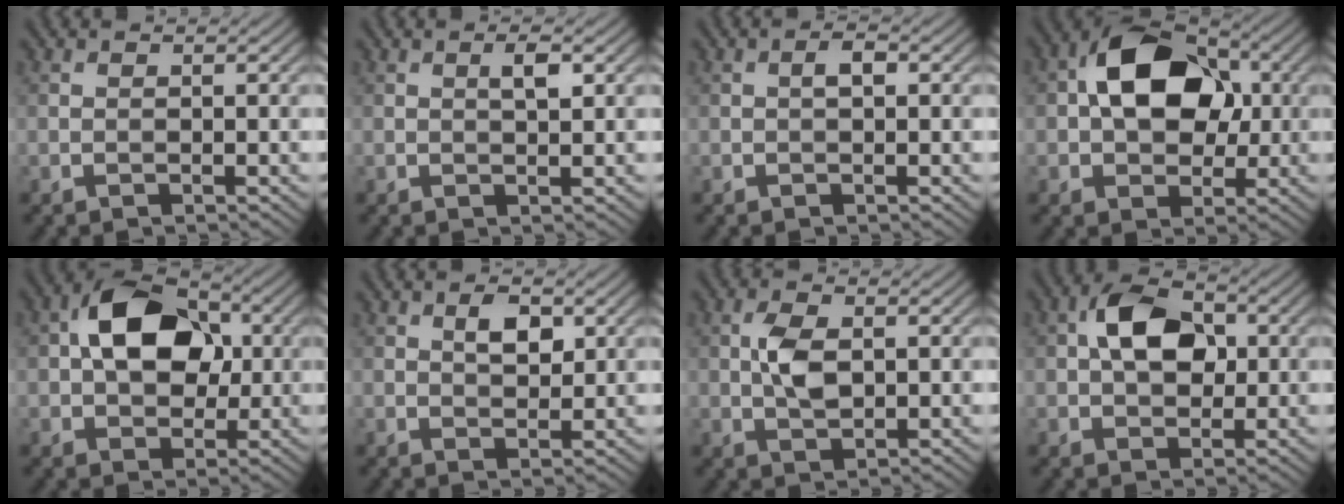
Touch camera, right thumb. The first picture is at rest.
{"total": 1.9, "force": [0.6, 0.5, 1.7], "torque": [-0.031, -0.001, 0.011]}
{"total": 1.4, "force": [0.1, 0.6, 1.2], "torque": [-0.020, 0.003, 0.000]}
{"total": 12.1, "force": [1.6, 8.3, 8.7], "torque": [-0.147, 0.024, 0.015]}
{"total": 10.9, "force": [1.5, 7.4, 7.9], "torque": [-0.138, 0.021, 0.015]}
{"total": 3.1, "force": [1.2, 1.7, 2.4], "torque": [-0.041, -0.001, 0.021]}
{"total": 4.1, "force": [0.4, 2.2, 3.4], "torque": [-0.079, 0.001, 0.009]}
{"total": 7.5, "force": [1.1, 4.9, 5.5], "torque": [-0.099, 0.014, 0.008]}